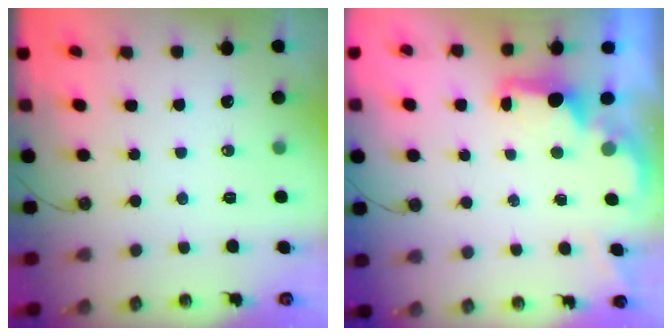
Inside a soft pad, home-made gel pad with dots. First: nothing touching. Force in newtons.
{"total": 1.9, "press": 1.7, "slide": 0.8}